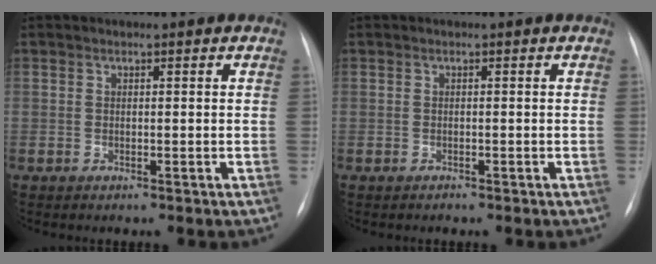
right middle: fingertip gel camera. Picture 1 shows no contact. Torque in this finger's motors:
{"motor_torque": [-0.07, 0.12, -0.01, -0.01]}